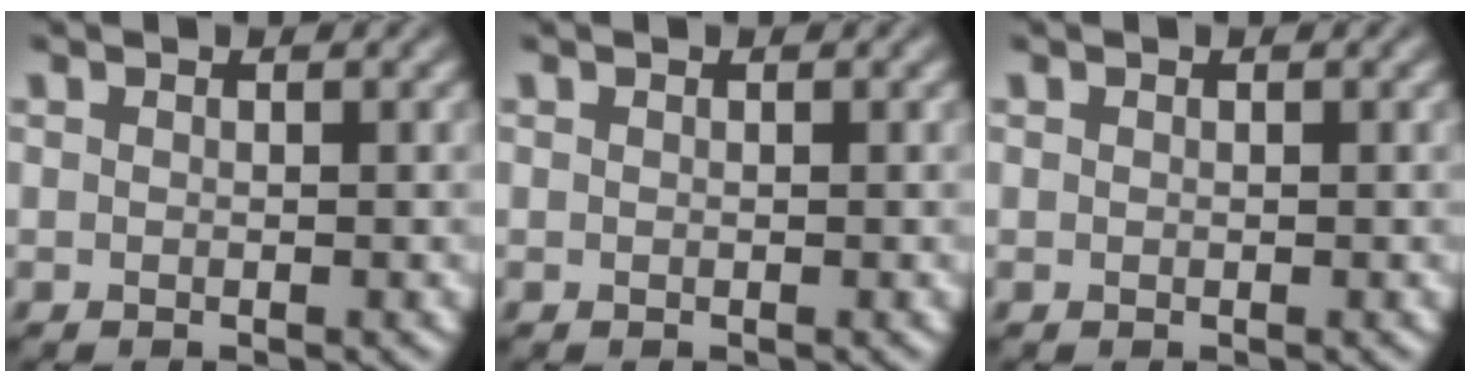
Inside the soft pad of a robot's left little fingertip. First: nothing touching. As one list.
[{"total": 0.5, "force": [0.0, -0.3, -0.5], "torque": [0.004, 0.001, 0.004]}, {"total": 0.9, "force": [0.0, -0.5, -0.7], "torque": [0.004, 0.002, 0.006]}]